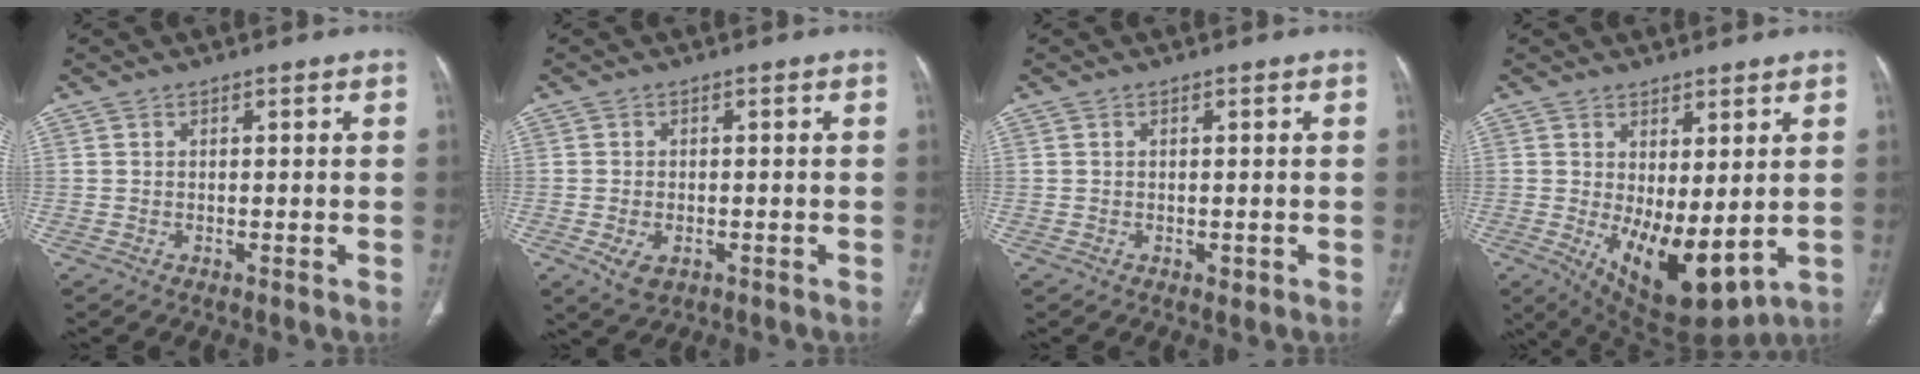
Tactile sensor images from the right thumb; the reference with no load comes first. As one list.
[{"total": 4.0, "force": [-1.5, 2.5, 2.8], "torque": [-0.050, 0.001, -0.018]}, {"total": 0.9, "force": [-0.1, 0.6, 0.6], "torque": [-0.007, -0.001, -0.001]}, {"total": 12.4, "force": [-0.6, 5.6, 11.1], "torque": [-0.165, -0.024, 0.014]}]